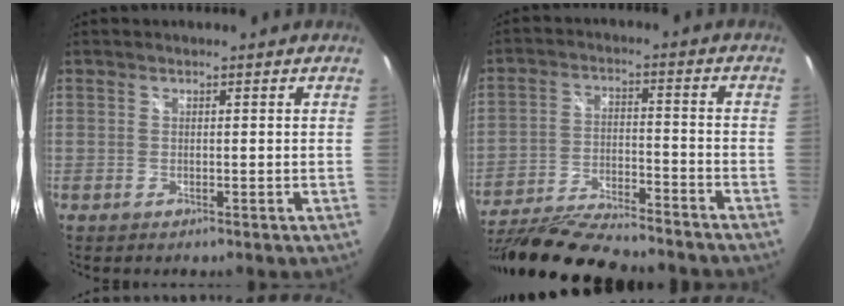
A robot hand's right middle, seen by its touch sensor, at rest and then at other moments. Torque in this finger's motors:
{"motor_torque": [1.07, -1.07, 0.66, 0.13]}